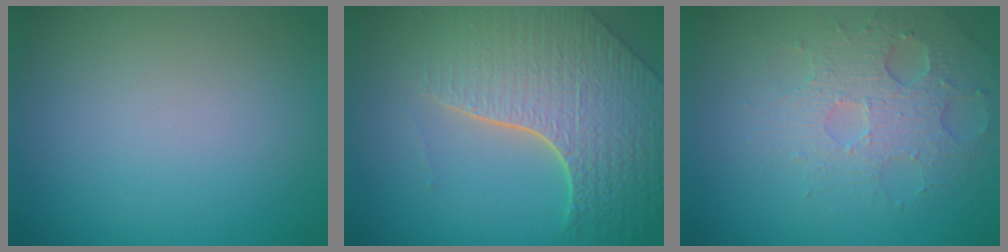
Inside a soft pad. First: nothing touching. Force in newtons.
{"total": 8.0, "press": 5.7, "slide": 5.7}
{"total": 3.6, "press": 3.3, "slide": 1.5}